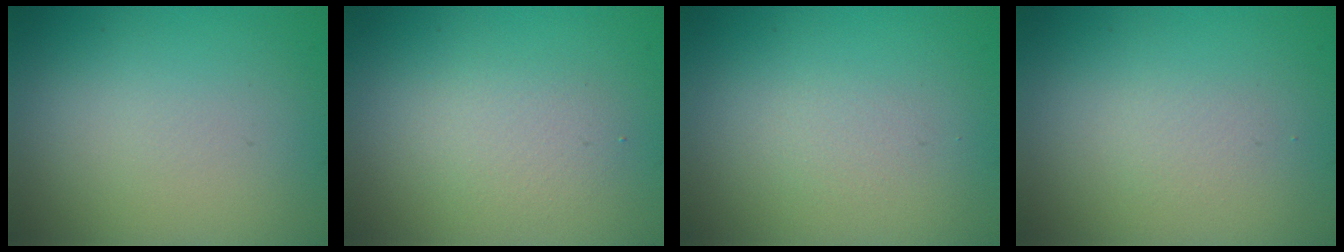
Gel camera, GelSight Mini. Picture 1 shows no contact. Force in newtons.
{"total": 1.9, "press": 1.9, "slide": 0.1}
{"total": 0.7, "press": 0.7, "slide": 0.1}
{"total": 0.7, "press": 0.7, "slide": 0.0}